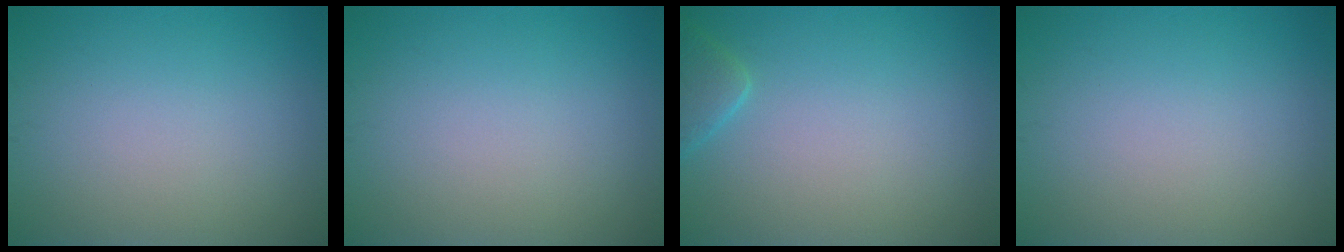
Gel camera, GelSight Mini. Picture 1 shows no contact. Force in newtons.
{"total": 0.0}
{"total": 1.9, "press": 1.9, "slide": 0.2}
{"total": 0.0}